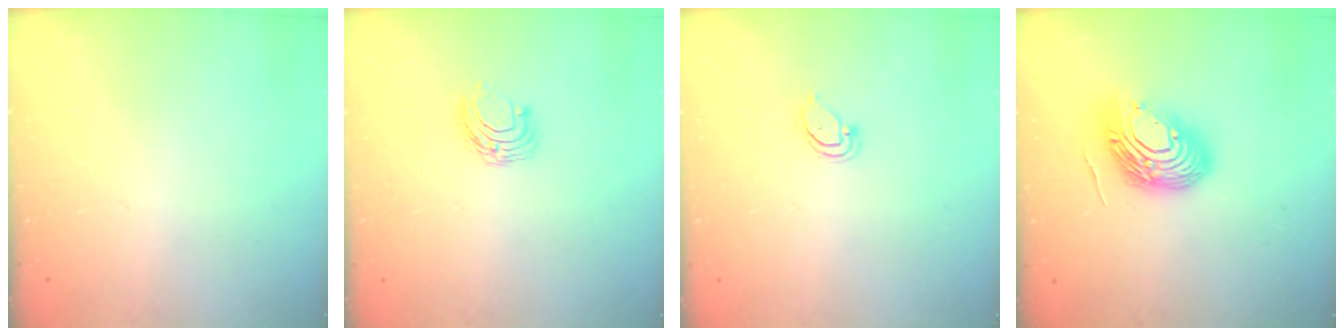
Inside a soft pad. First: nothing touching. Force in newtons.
{"total": 6.0, "press": 5.9, "slide": 0.6}
{"total": 4.0, "press": 4.0, "slide": 0.4}
{"total": 15.1, "press": 15.0, "slide": 2.0}